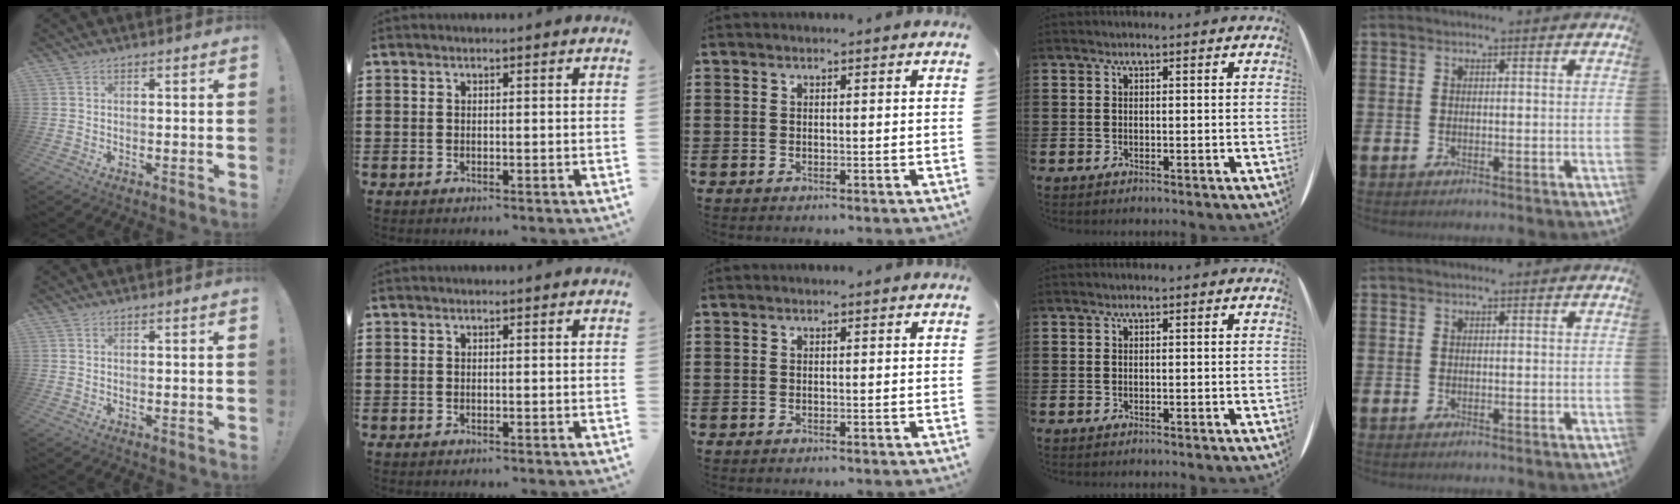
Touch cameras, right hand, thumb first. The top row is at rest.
{}